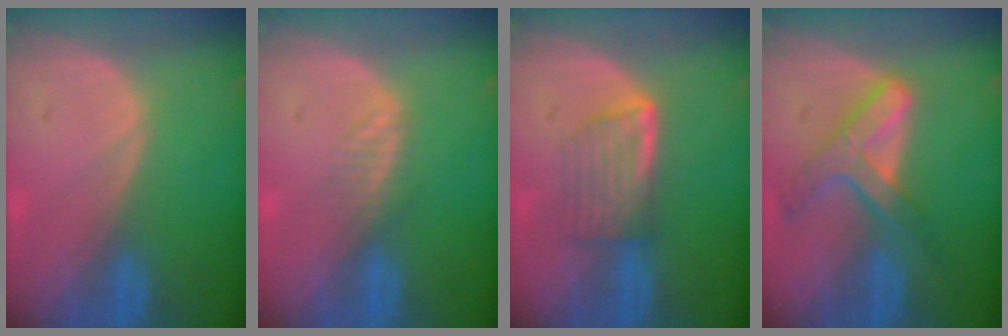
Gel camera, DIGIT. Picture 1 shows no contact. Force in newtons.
{"total": 2.0, "press": 2.0, "slide": 0.2}
{"total": 5.7, "press": 5.3, "slide": 2.3}
{"total": 7.1, "press": 6.0, "slide": 3.8}